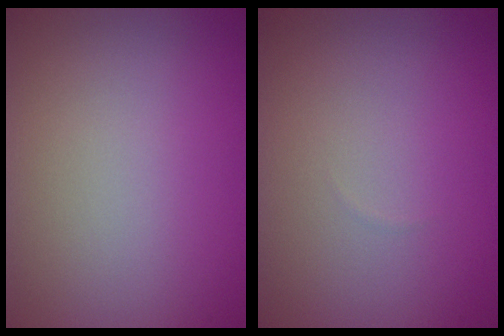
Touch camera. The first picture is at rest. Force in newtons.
{"total": 0.0}